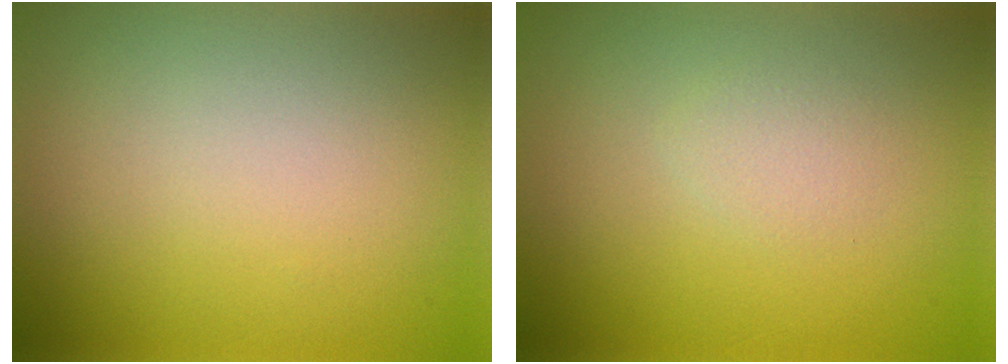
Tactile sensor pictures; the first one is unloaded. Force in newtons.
{"total": 1.1, "press": 1.1, "slide": 0.0}